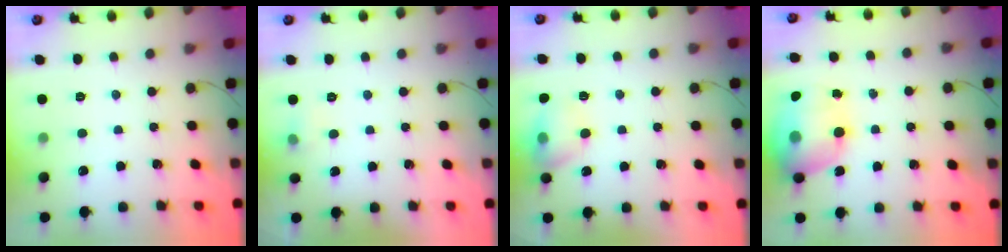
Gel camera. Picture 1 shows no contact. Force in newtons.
{"total": 4.8, "press": 4.6, "slide": 1.5}
{"total": 11.4, "press": 11.3, "slide": 1.5}
{"total": 19.5, "press": 19.3, "slide": 2.8}